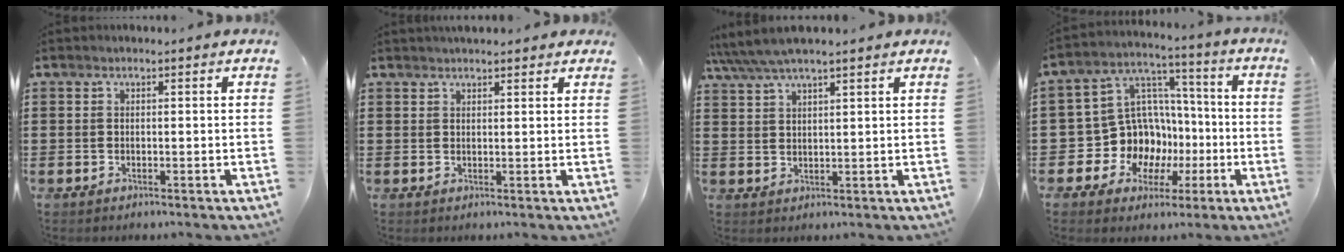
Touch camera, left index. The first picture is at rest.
{"total": 1.8, "force": [1.7, 0.4, 0.4], "torque": [-0.012, 0.005, 0.032]}
{"total": 4.0, "force": [3.4, 0.5, 2.1], "torque": [-0.050, -0.006, 0.061]}
{"total": 11.6, "force": [-2.6, 10.7, 3.6], "torque": [-0.123, 0.001, -0.036]}